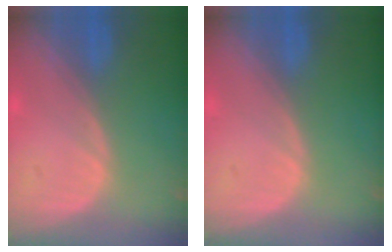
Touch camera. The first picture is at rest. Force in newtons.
{"total": 0.0}